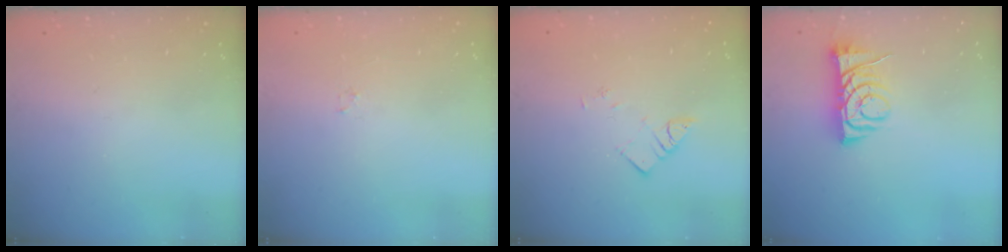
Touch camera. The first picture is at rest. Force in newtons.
{"total": 0.8, "press": 0.8, "slide": 0.2}
{"total": 3.7, "press": 3.7, "slide": 0.1}
{"total": 7.1, "press": 7.0, "slide": 0.9}